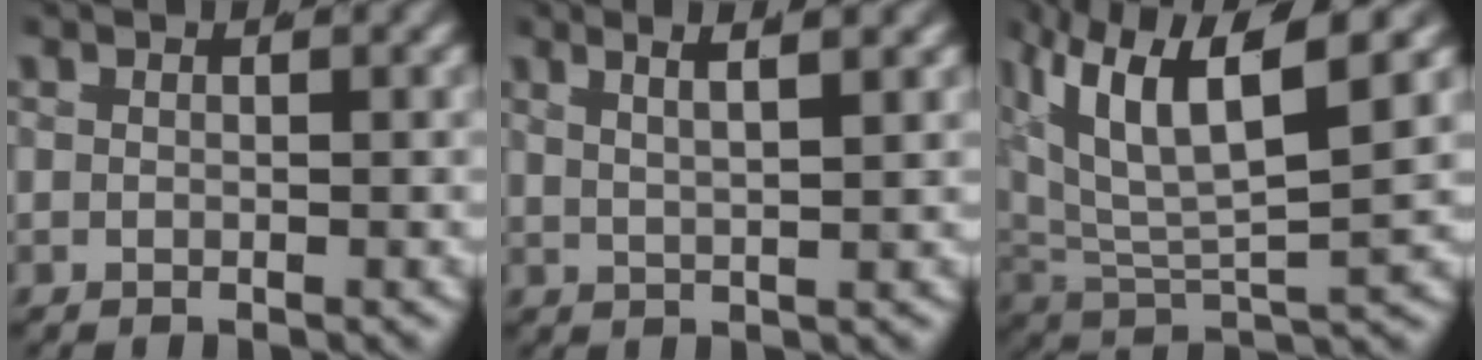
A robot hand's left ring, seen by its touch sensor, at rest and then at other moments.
{"total": 4.1, "force": [2.3, 1.8, 2.9], "torque": [-0.044, 0.012, 0.029]}
{"total": 8.3, "force": [1.9, 4.5, 6.8], "torque": [-0.138, -0.009, 0.029]}